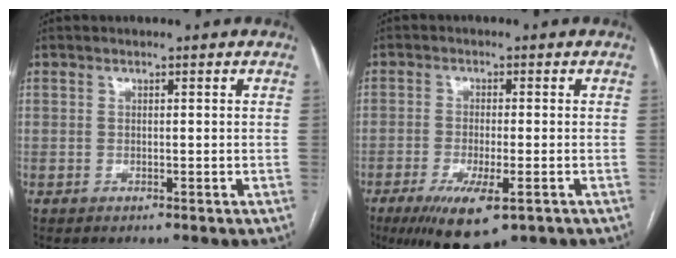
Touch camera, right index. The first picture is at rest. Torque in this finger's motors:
{"motor_torque": [1.44, -0.70, 0.61, 0.14]}